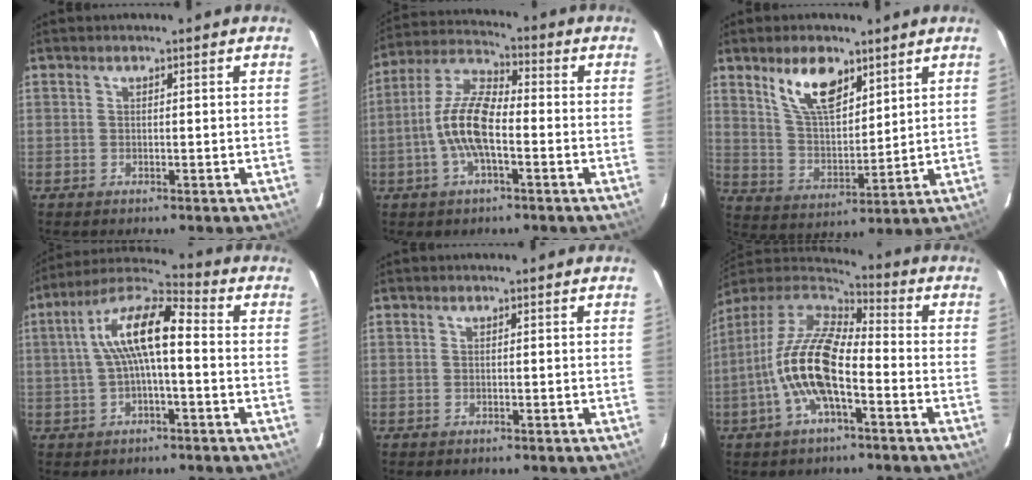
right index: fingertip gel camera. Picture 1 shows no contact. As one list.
[{"total": 10.8, "force": [-2.6, 4.0, 9.7], "torque": [-0.206, 0.011, -0.056]}, {"total": 11.0, "force": [6.7, 4.9, 7.2], "torque": [-0.128, 0.006, 0.134]}, {"total": 11.3, "force": [0.1, 3.2, 10.8], "torque": [-0.208, 0.027, -0.002]}, {"total": 0.0}, {"total": 15.2, "force": [-4.3, 5.8, 13.4], "torque": [-0.266, 0.004, -0.091]}]